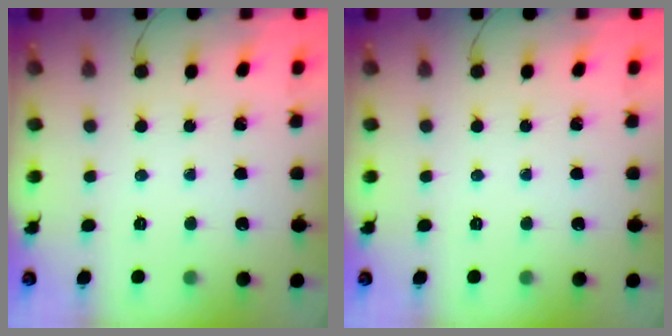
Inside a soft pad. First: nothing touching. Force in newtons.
{"total": 0.0}